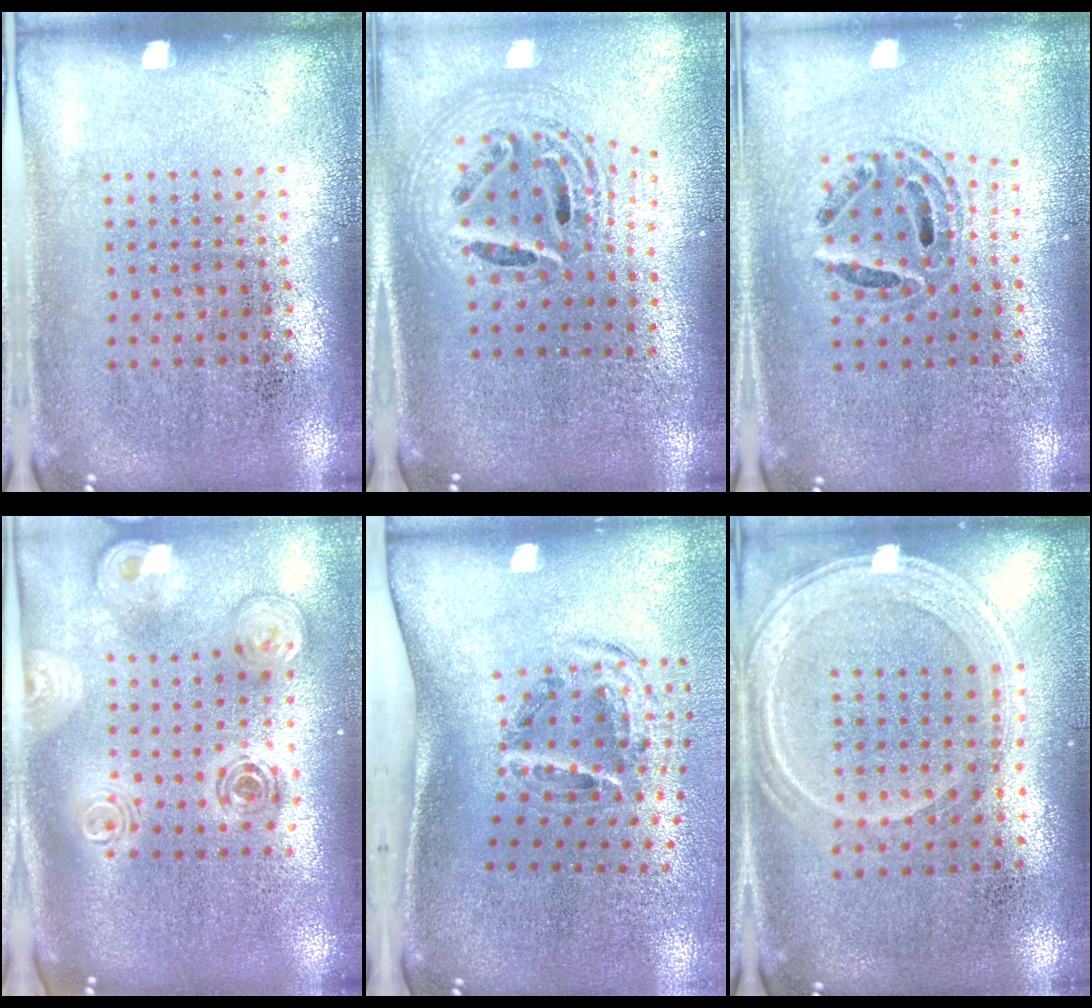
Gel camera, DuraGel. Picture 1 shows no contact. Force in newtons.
{"total": 2.4, "press": 1.8, "slide": 1.7}
{"total": 0.7, "press": 0.7, "slide": 0.2}
{"total": 2.1, "press": 1.7, "slide": 1.3}
{"total": 2.0, "press": 1.2, "slide": 1.5}
{"total": 1.3, "press": 1.2, "slide": 0.3}